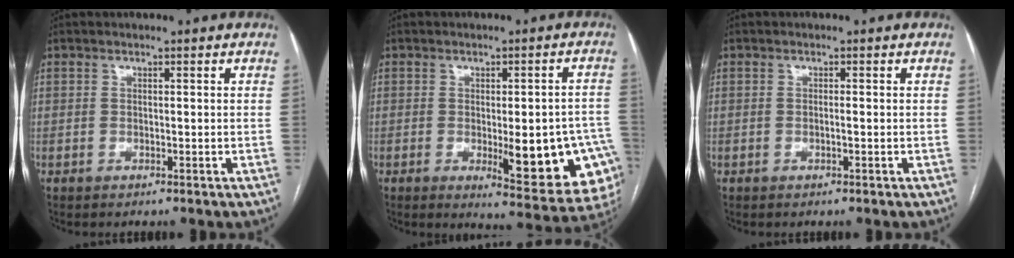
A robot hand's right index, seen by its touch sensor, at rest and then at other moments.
{"total": 15.8, "force": [-4.3, 4.5, 14.5], "torque": [-0.098, 0.013, -0.035]}
{"total": 0.6, "force": [-0.2, 0.0, 0.6], "torque": [-0.010, 0.001, -0.003]}